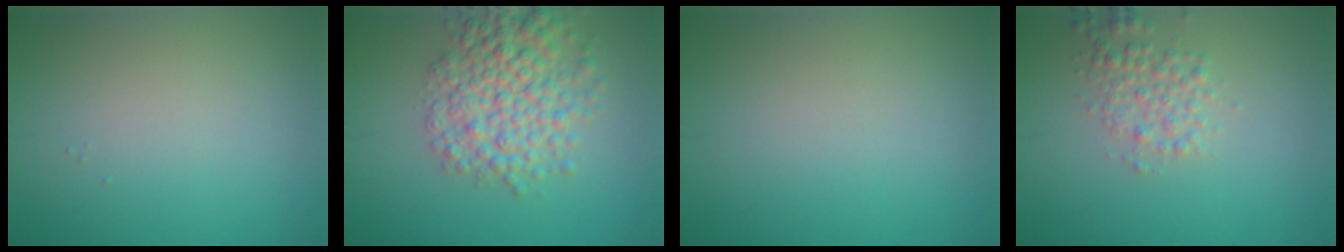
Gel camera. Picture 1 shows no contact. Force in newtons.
{"total": 6.0, "press": 6.0, "slide": 0.2}
{"total": 0.0}
{"total": 2.4, "press": 2.4, "slide": 0.1}